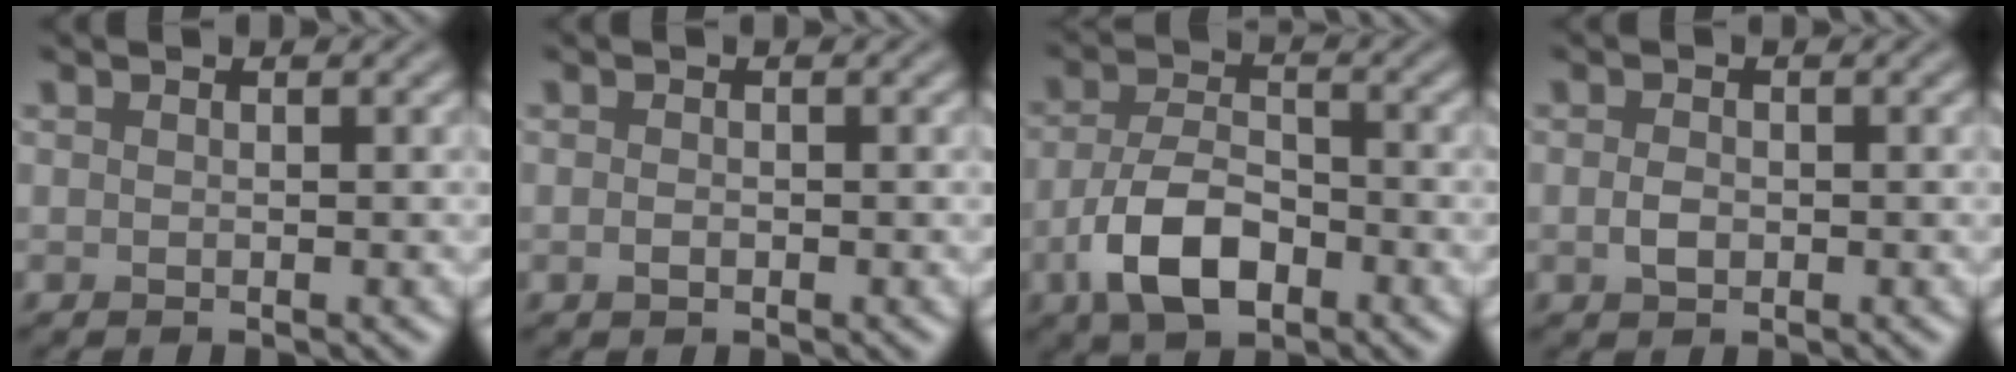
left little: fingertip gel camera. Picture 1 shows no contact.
{"total": 0.7, "force": [-0.3, 0.5, 0.5], "torque": [-0.010, -0.001, -0.008]}
{"total": 6.1, "force": [-2.8, 3.2, 4.3], "torque": [-0.086, -0.005, -0.059]}
{"total": 1.5, "force": [-0.3, 1.1, 1.0], "torque": [-0.022, -0.001, -0.009]}